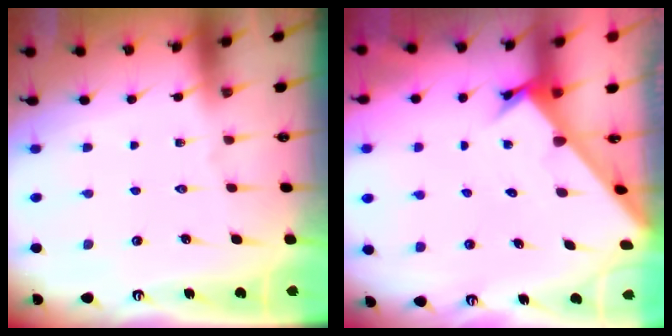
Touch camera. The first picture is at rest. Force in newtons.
{"total": 2.1, "press": 2.1, "slide": 0.2}